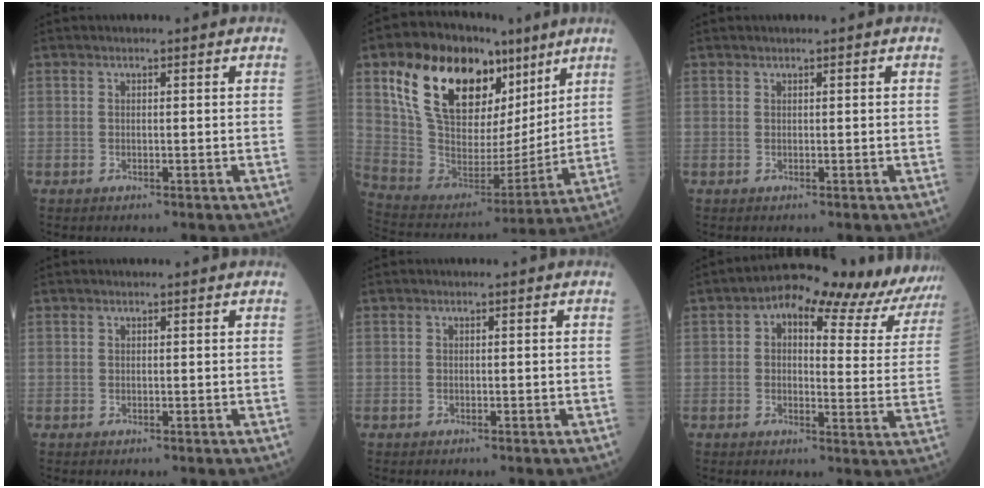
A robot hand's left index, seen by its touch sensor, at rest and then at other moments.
{"total": 21.9, "force": [11.9, 11.7, 14.2], "torque": [-0.239, 0.026, 0.218]}
{"total": 0.0}
{"total": 0.0}
{"total": 0.0}
{"total": 15.6, "force": [12.5, 5.8, 7.2], "torque": [-0.068, 0.028, 0.133]}